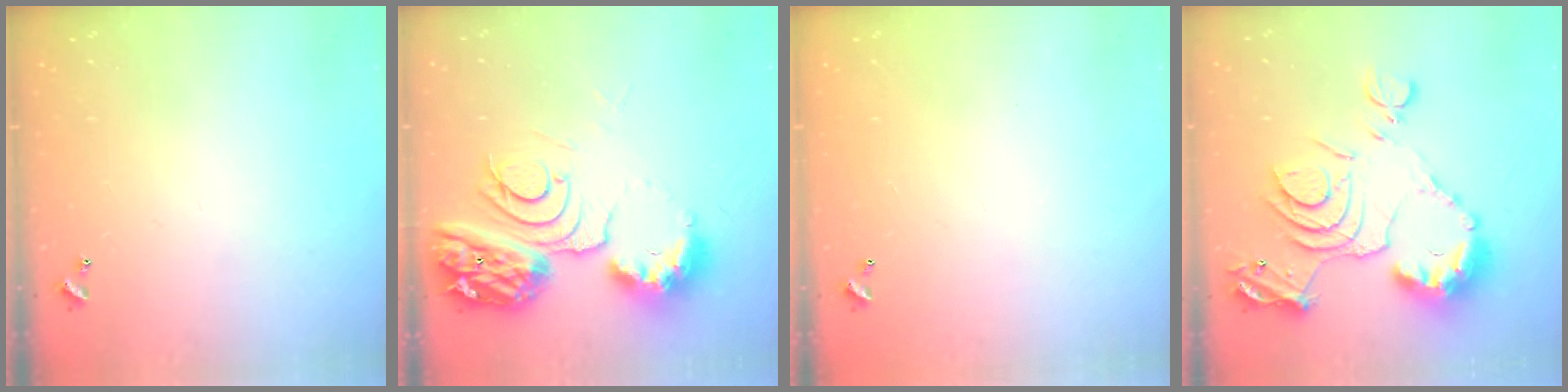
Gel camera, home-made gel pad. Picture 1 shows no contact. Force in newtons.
{"total": 14.1, "press": 14.1, "slide": 1.5}
{"total": 2.8, "press": 2.8, "slide": 0.1}
{"total": 15.1, "press": 15.0, "slide": 1.6}